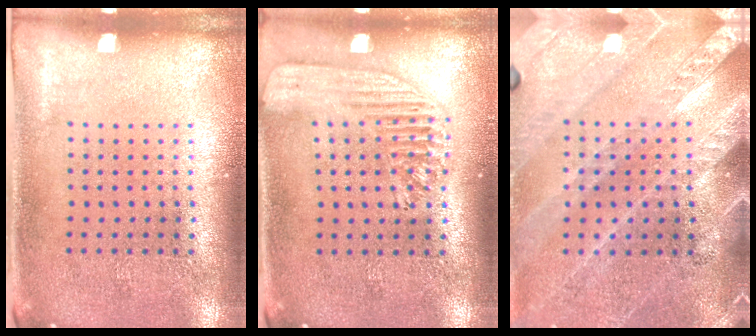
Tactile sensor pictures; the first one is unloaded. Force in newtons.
{"total": 1.7, "press": 1.5, "slide": 0.8}
{"total": 2.9, "press": 2.6, "slide": 1.4}